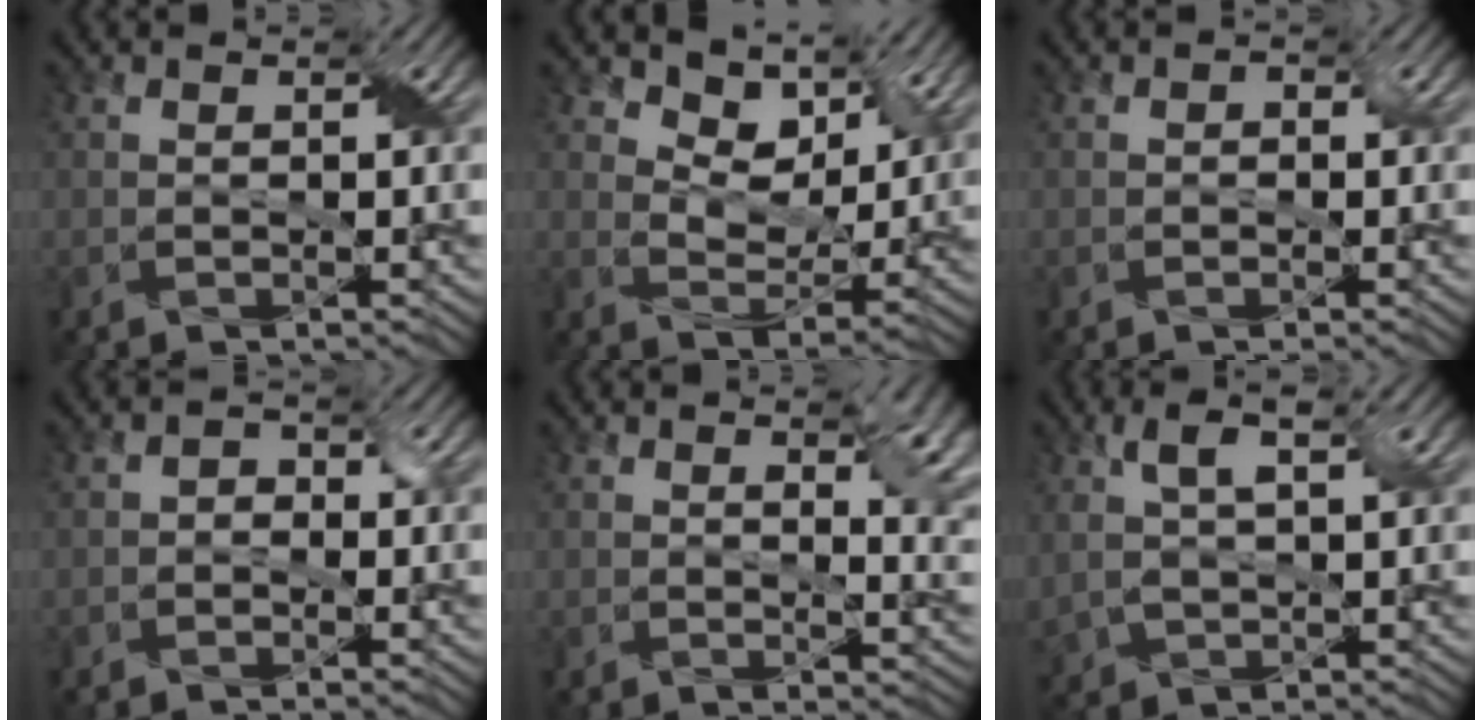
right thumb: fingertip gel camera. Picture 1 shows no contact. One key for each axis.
{"total": 7.9, "fx": 4.9, "fy": 4.6, "fz": 4.1, "tx": -0.077, "ty": -0.008, "tz": 0.078}
{"total": 0.9, "fx": -0.2, "fy": 0.8, "fz": 0.5, "tx": -0.006, "ty": -0.002, "tz": -0.007}
{"total": 1.5, "fx": -0.6, "fy": 1.2, "fz": 0.7, "tx": -0.015, "ty": 0.002, "tz": -0.017}
{"total": 7.2, "fx": 2.5, "fy": 3.1, "fz": 5.9, "tx": -0.087, "ty": -0.010, "tz": 0.049}
{"total": 5.7, "fx": 1.8, "fy": 2.7, "fz": 4.7, "tx": -0.110, "ty": 0.007, "tz": 0.035}